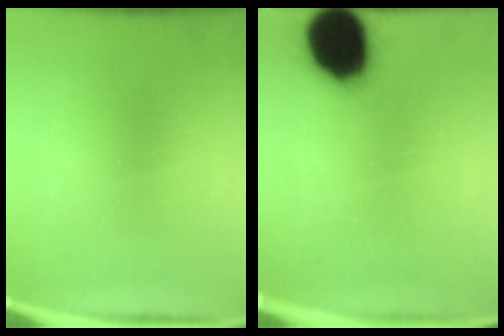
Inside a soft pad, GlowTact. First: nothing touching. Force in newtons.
{"total": 14.7}